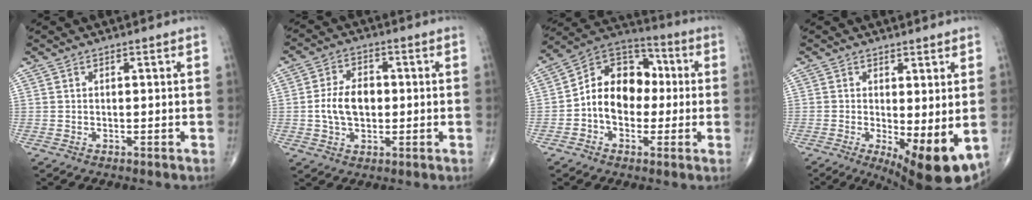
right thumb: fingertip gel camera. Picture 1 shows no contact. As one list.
[{"total": 8.0, "force": [-0.3, 5.3, 6.0], "torque": [-0.103, 0.012, -0.007]}, {"total": 13.7, "force": [-0.7, 10.2, 9.2], "torque": [-0.112, 0.039, -0.026]}, {"total": 11.1, "force": [-2.5, 3.6, 10.2], "torque": [-0.144, -0.025, -0.026]}]